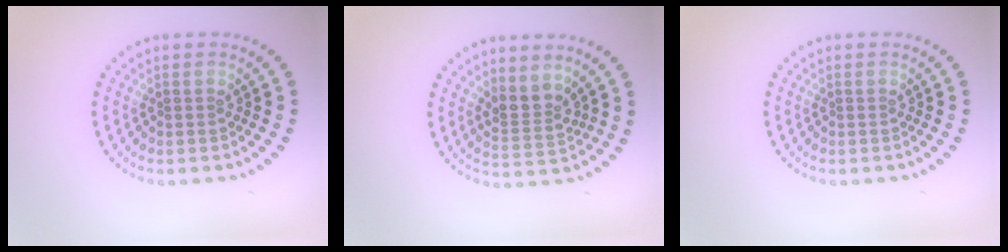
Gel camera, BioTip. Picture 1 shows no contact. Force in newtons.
{"total": 2.5, "press": 1.9, "slide": 1.6}
{"total": 0.0}